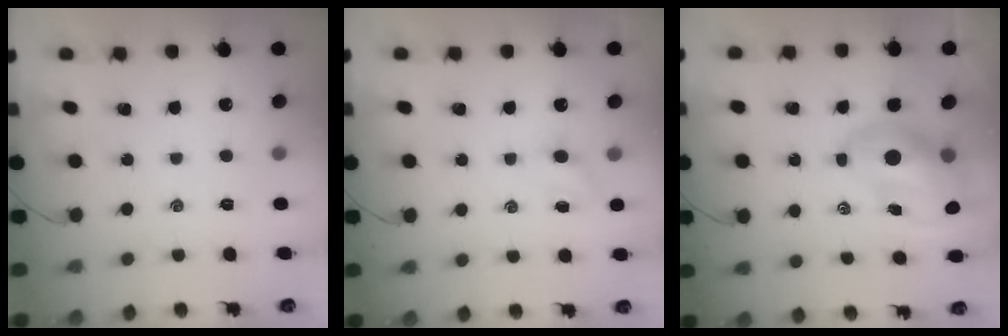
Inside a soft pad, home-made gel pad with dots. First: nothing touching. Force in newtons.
{"total": 3.0, "press": 2.9, "slide": 0.9}
{"total": 9.0, "press": 8.7, "slide": 2.4}